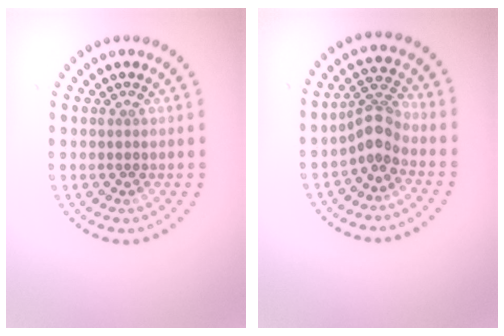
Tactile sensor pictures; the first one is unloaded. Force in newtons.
{"total": 2.9, "press": 2.0, "slide": 2.1}